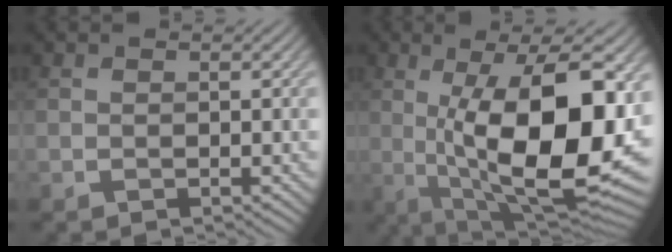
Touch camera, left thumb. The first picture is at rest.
{"total": 17.0, "force": [0.5, 6.5, 15.7], "torque": [-0.236, -0.006, 0.010]}